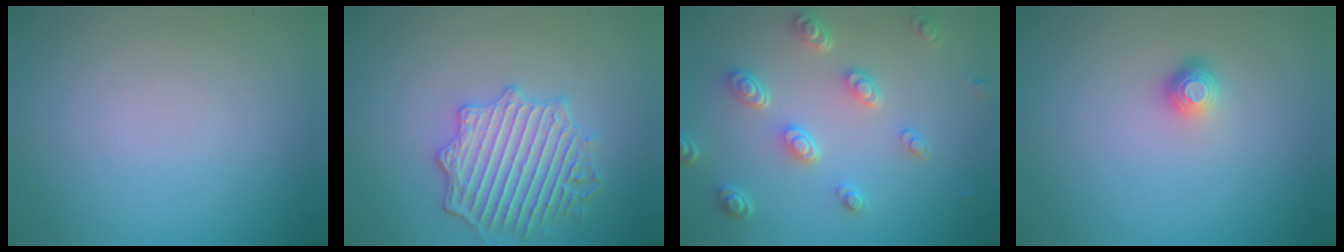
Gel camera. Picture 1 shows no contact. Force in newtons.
{"total": 4.9, "press": 4.5, "slide": 1.8}
{"total": 4.5, "press": 3.4, "slide": 3.0}
{"total": 1.2, "press": 1.0, "slide": 0.7}